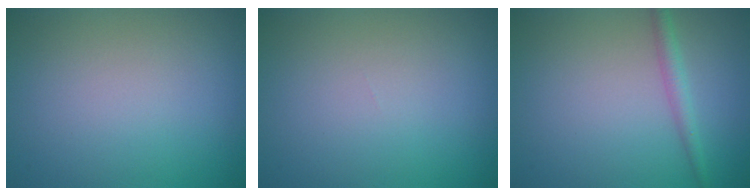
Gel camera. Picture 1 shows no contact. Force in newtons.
{"total": 0.0}
{"total": 1.7, "press": 1.7, "slide": 0.0}